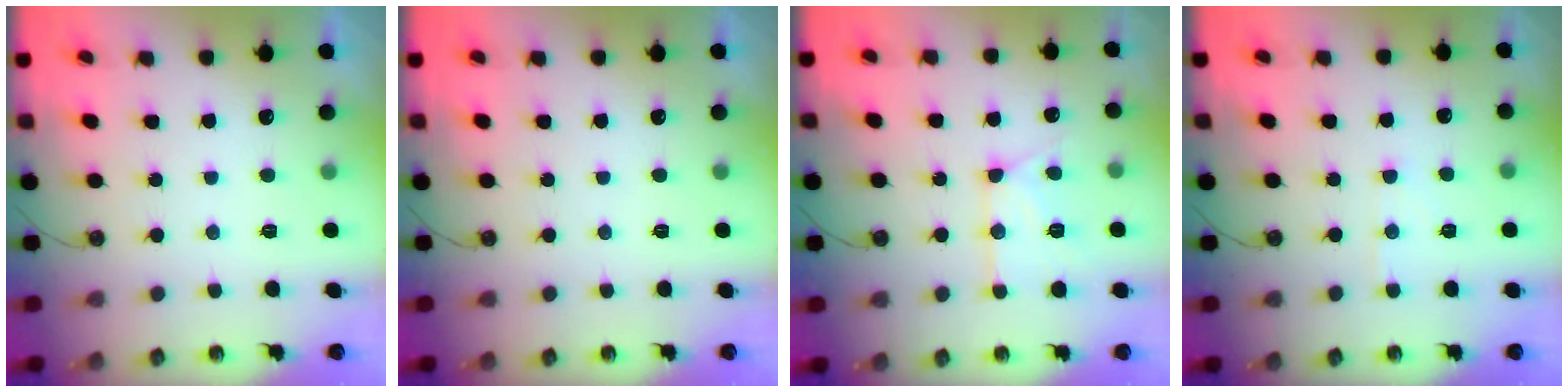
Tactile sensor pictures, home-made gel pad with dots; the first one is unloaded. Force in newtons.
{"total": 0.0}
{"total": 13.3, "press": 13.3, "slide": 1.1}
{"total": 4.5, "press": 4.4, "slide": 0.7}